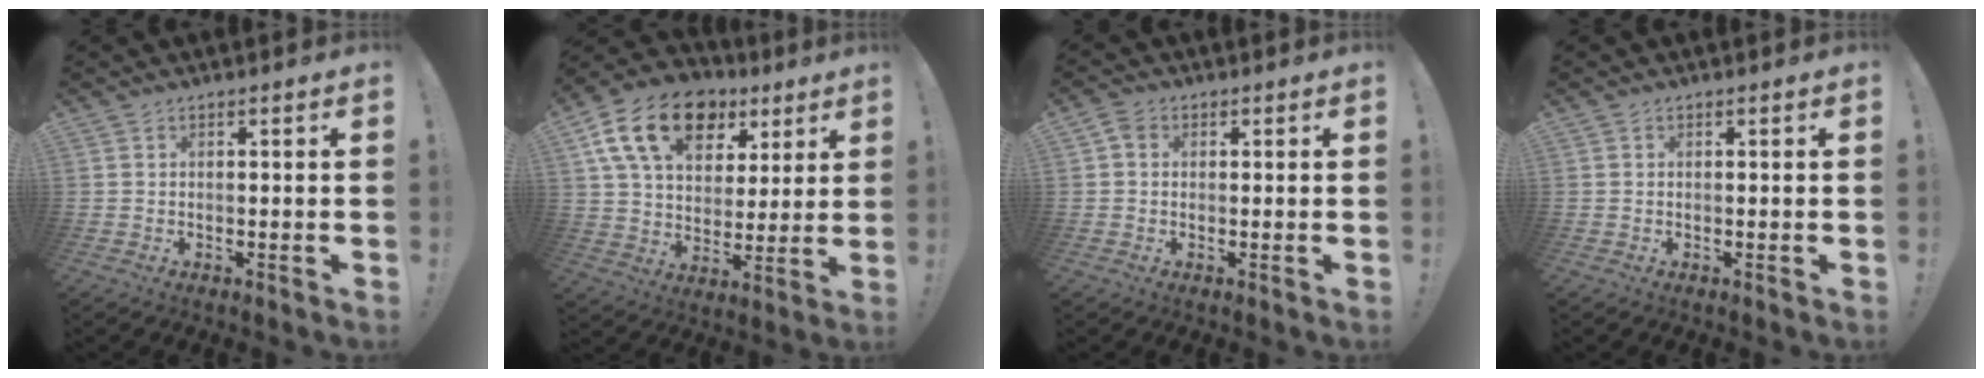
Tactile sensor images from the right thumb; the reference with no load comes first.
{"total": 19.7, "force": [9.7, 12.6, 11.7], "torque": [-0.188, -0.035, 0.176]}
{"total": 2.7, "force": [0.6, 2.2, 1.4], "torque": [-0.030, 0.007, 0.012]}
{"total": 0.0}